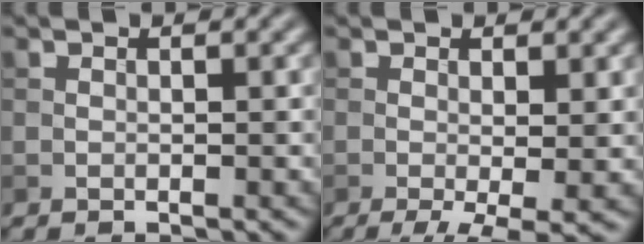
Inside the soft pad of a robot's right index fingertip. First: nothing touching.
{"total": 4.1, "force": [-1.1, 1.0, 3.8], "torque": [-0.064, -0.015, -0.019]}